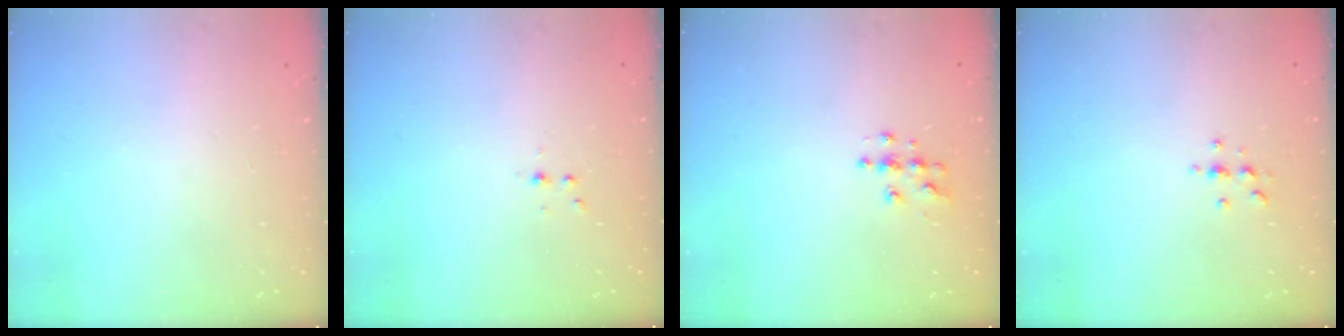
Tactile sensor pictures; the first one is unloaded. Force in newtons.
{"total": 3.0, "press": 2.6, "slide": 1.5}
{"total": 5.0, "press": 5.0, "slide": 0.2}
{"total": 3.0, "press": 3.0, "slide": 0.4}